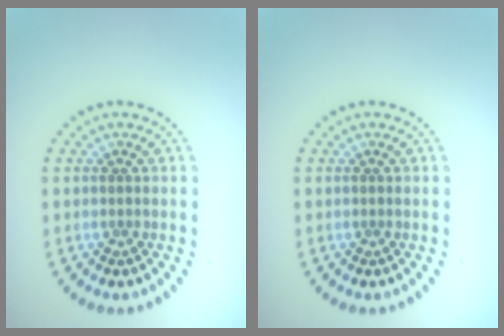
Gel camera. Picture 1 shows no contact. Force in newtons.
{"total": 0.0}